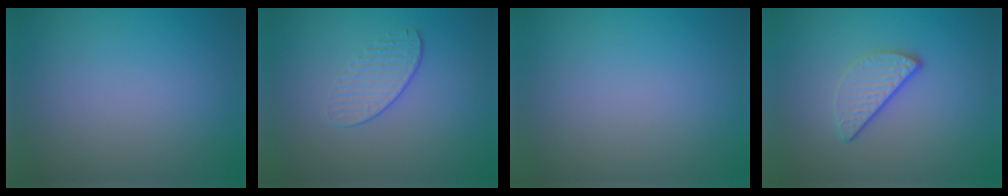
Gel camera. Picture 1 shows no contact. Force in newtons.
{"total": 1.8, "press": 1.3, "slide": 1.1}
{"total": 0.0}
{"total": 3.0, "press": 2.3, "slide": 1.8}